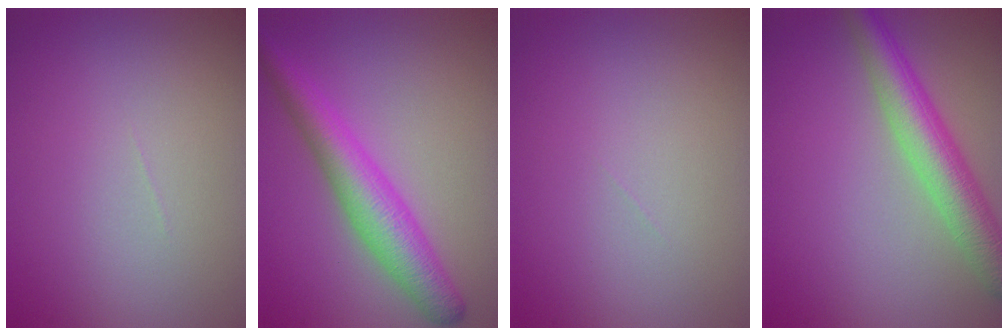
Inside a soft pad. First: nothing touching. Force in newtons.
{"total": 5.1, "press": 5.1, "slide": 0.1}
{"total": 0.0}
{"total": 5.6, "press": 5.6, "slide": 0.1}